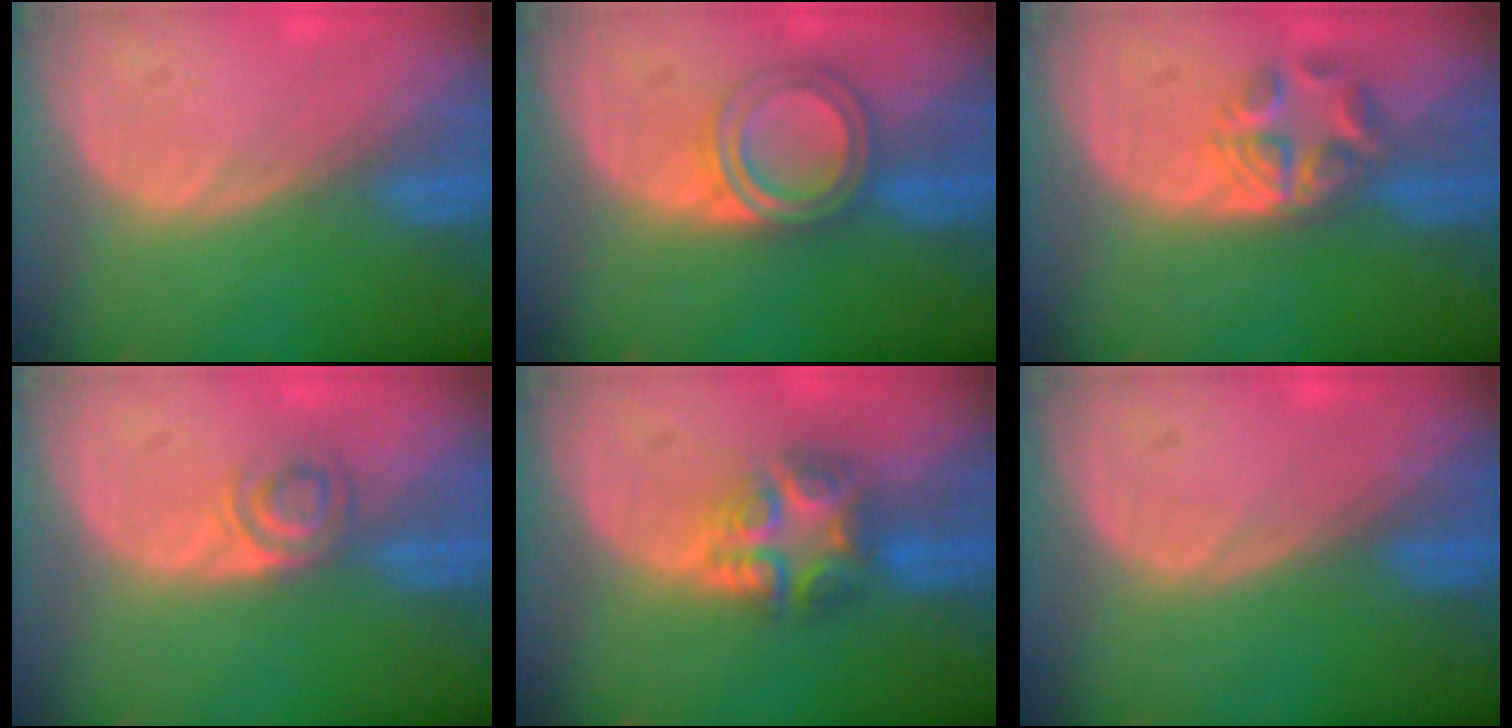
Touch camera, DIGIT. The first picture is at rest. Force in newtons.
{"total": 5.3, "press": 5.3, "slide": 0.1}
{"total": 5.9, "press": 4.8, "slide": 3.5}
{"total": 3.5, "press": 3.4, "slide": 0.9}
{"total": 7.6, "press": 6.5, "slide": 3.8}
{"total": 0.0}